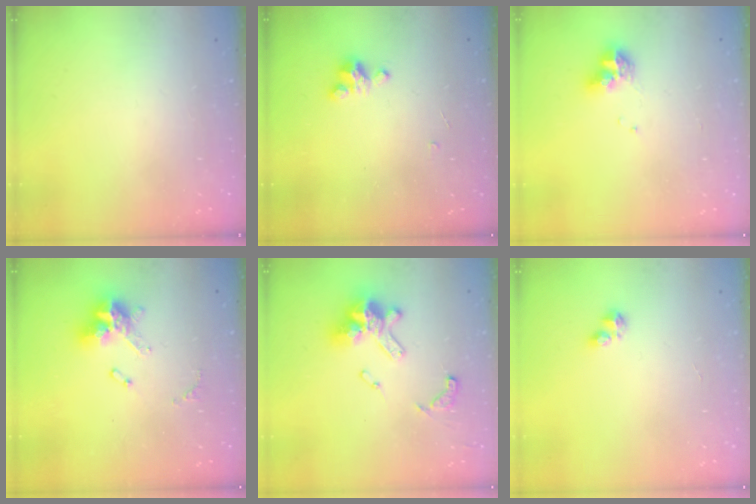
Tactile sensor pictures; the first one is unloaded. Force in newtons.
{"total": 2.6, "press": 2.6, "slide": 0.3}
{"total": 8.5, "press": 8.5, "slide": 1.1}
{"total": 13.4, "press": 13.3, "slide": 1.2}
{"total": 14.3, "press": 14.2, "slide": 1.6}
{"total": 2.6, "press": 2.5, "slide": 0.3}